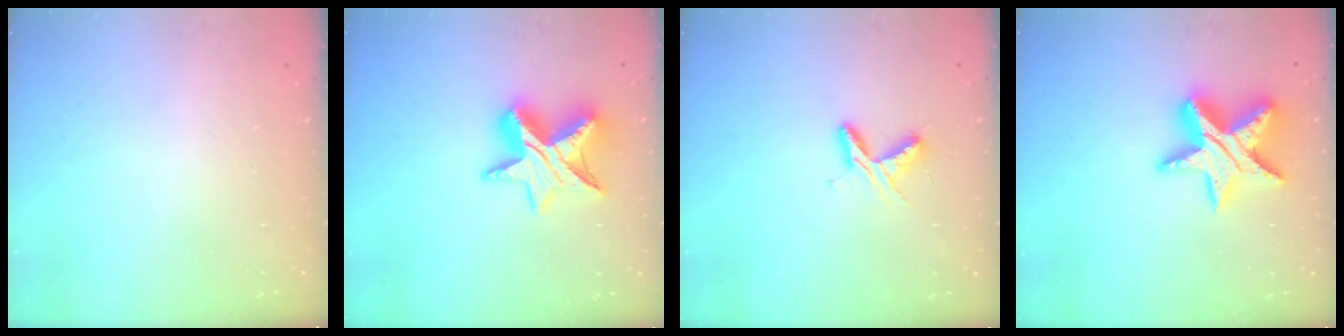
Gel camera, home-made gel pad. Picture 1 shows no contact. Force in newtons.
{"total": 13.4, "press": 13.4, "slide": 0.9}
{"total": 5.3, "press": 5.3, "slide": 0.5}
{"total": 17.0, "press": 17.0, "slide": 1.2}